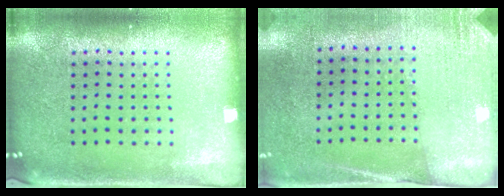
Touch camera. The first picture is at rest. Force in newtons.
{"total": 2.6, "press": 2.3, "slide": 1.3}